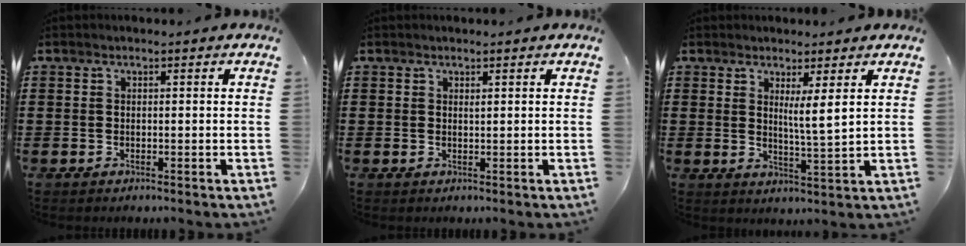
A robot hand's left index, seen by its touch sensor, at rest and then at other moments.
{"total": 0.5, "force": [0.4, 0.1, 0.3], "torque": [-0.008, 0.001, 0.009]}
{"total": 4.3, "force": [2.6, -0.3, 3.5], "torque": [-0.059, -0.017, 0.039]}